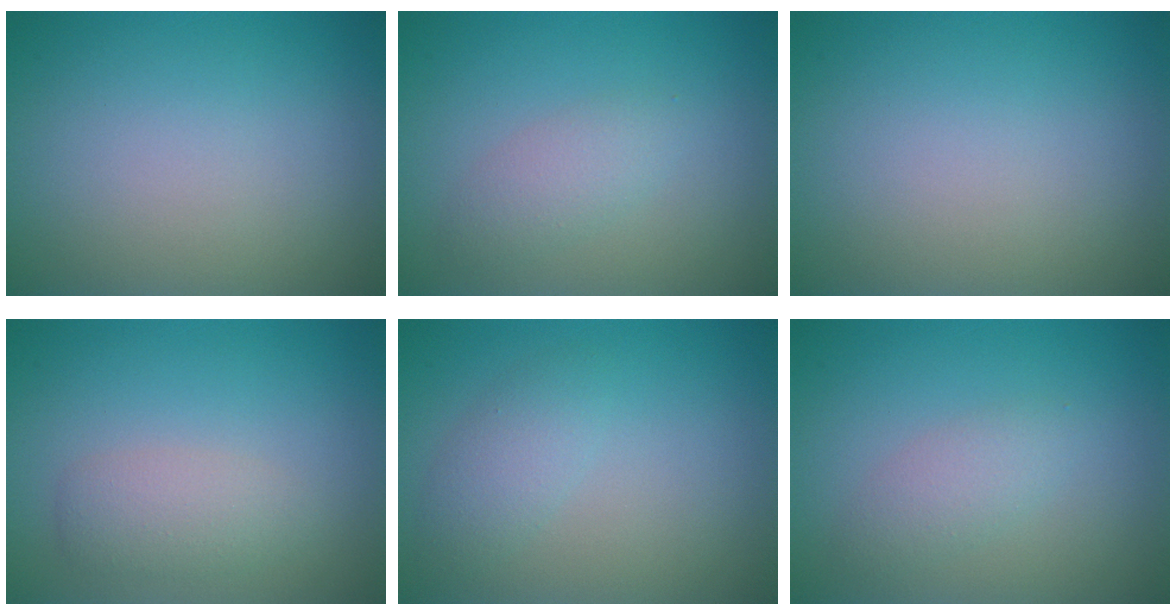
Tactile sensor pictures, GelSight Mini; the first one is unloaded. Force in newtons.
{"total": 2.0, "press": 1.9, "slide": 0.1}
{"total": 0.0}
{"total": 2.3, "press": 2.3, "slide": 0.1}
{"total": 2.0, "press": 2.0, "slide": 0.2}
{"total": 1.9, "press": 1.9, "slide": 0.1}